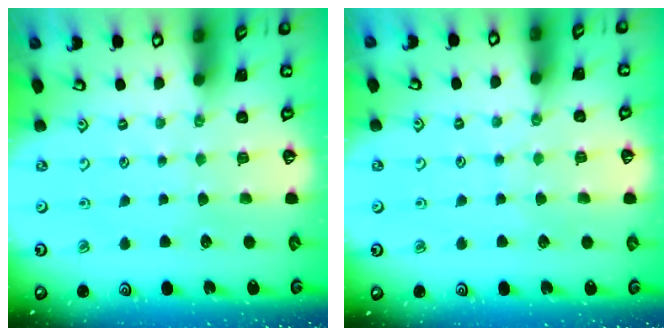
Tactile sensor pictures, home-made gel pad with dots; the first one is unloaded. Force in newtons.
{"total": 2.8, "press": 2.7, "slide": 0.5}